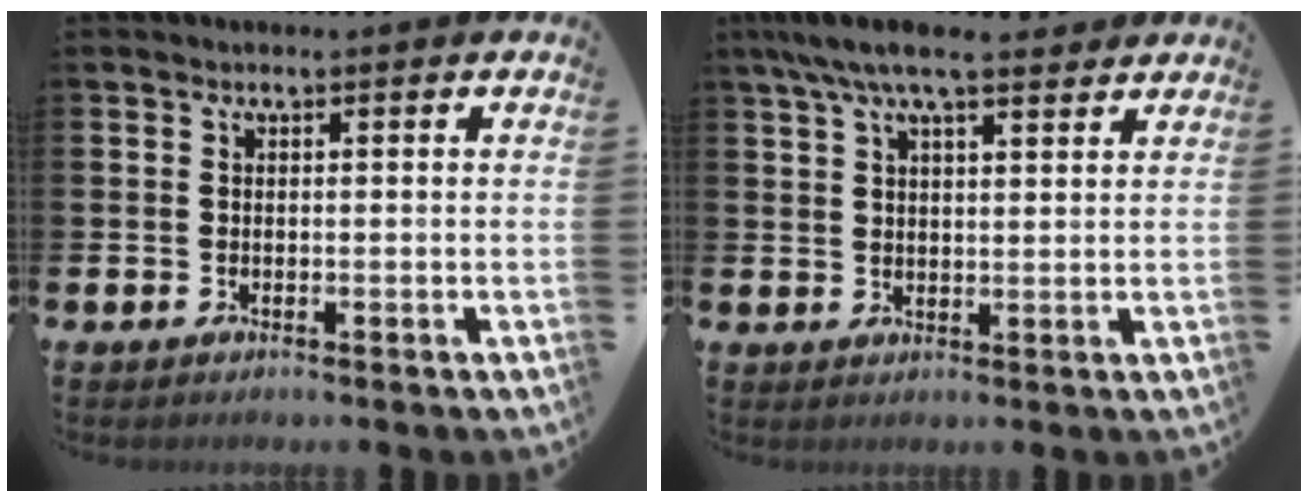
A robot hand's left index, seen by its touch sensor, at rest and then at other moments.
{"total": 6.9, "force": [5.7, 1.7, 3.4], "torque": [-0.076, -0.012, 0.103]}